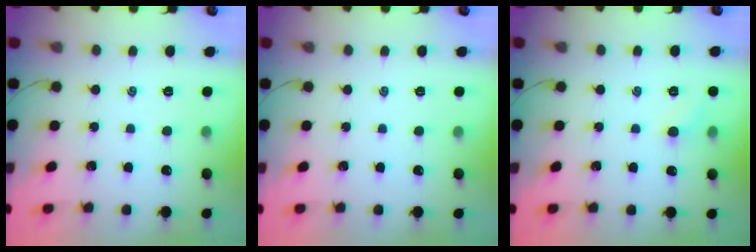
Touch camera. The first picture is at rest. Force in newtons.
{"total": 0.0}
{"total": 4.4, "press": 4.2, "slide": 1.4}